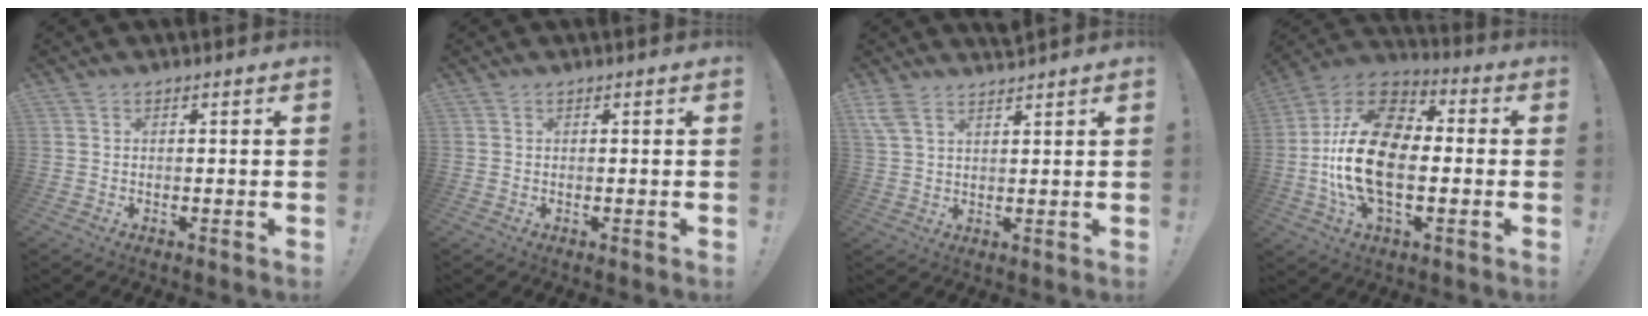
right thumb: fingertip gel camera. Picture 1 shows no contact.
{"total": 0.0}
{"total": 3.6, "force": [3.0, 0.9, 1.8], "torque": [-0.043, -0.007, 0.060]}
{"total": 21.6, "force": [-2.6, 12.7, 17.3], "torque": [-0.314, 0.021, -0.040]}